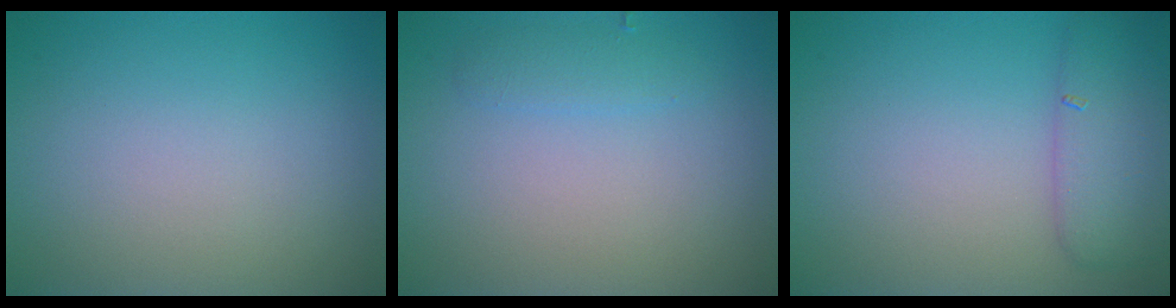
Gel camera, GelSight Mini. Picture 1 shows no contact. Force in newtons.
{"total": 1.3, "press": 1.3, "slide": 0.1}
{"total": 3.2, "press": 3.2, "slide": 0.1}